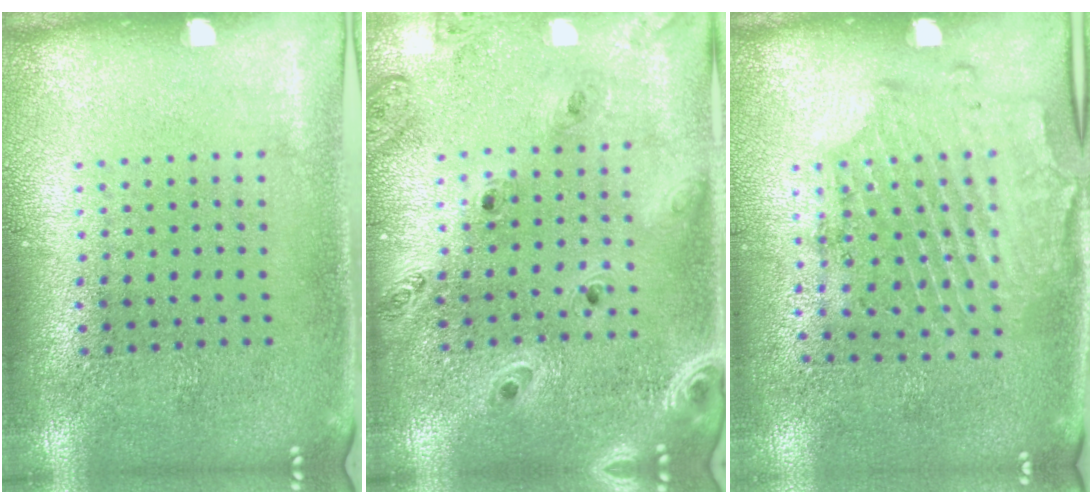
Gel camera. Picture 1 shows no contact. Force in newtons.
{"total": 1.3, "press": 1.3, "slide": 0.1}
{"total": 1.7, "press": 1.3, "slide": 1.1}